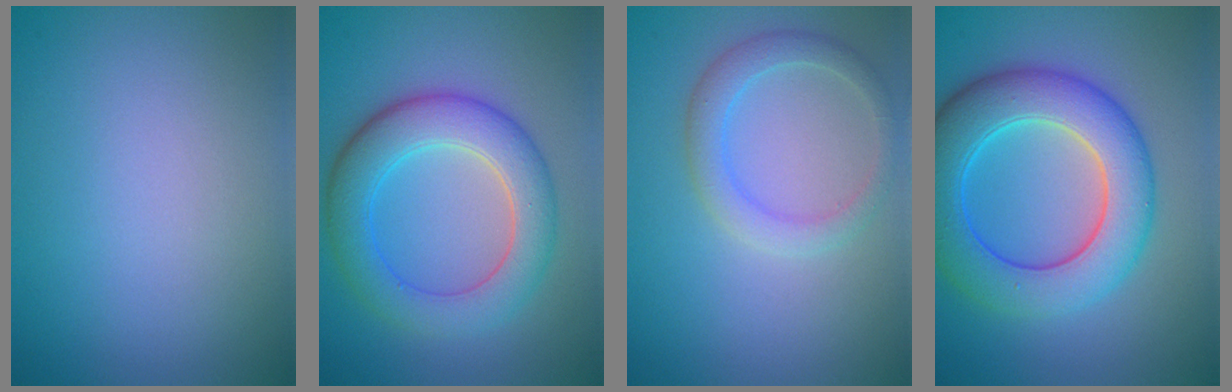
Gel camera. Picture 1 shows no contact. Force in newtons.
{"total": 6.5, "press": 6.4, "slide": 0.5}
{"total": 2.7, "press": 2.7, "slide": 0.2}
{"total": 8.6, "press": 8.6, "slide": 0.1}